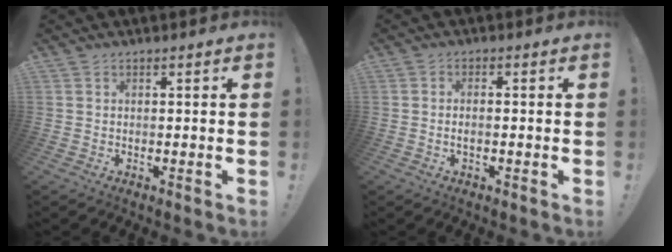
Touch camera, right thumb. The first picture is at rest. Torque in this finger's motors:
{"motor_torque": [-0.20, 0.01, -0.14, 0.17, 0.08]}